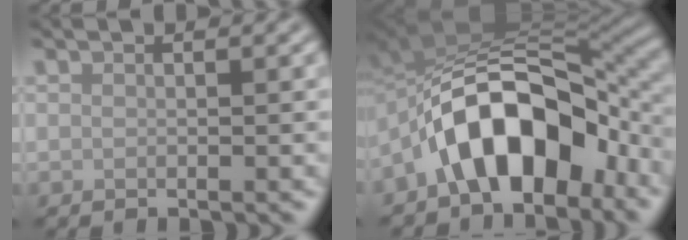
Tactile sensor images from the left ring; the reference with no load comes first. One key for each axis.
{"total": 10.7, "fx": -4.8, "fy": 5.8, "fz": 7.7, "tx": -0.105, "ty": 0.020, "tz": -0.087}